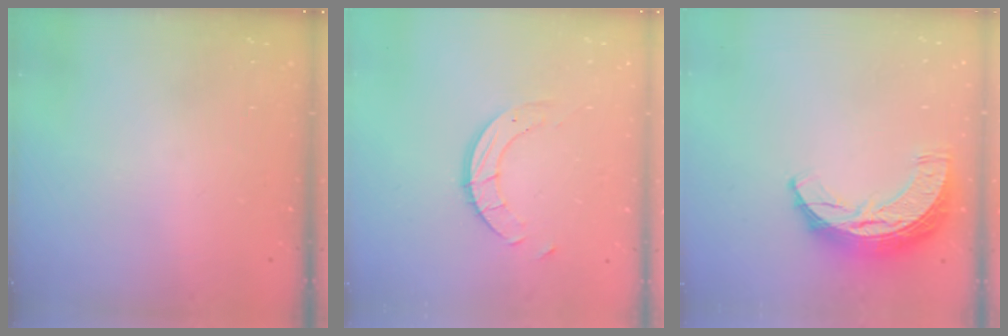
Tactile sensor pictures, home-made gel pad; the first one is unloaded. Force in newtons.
{"total": 5.1, "press": 5.1, "slide": 0.3}
{"total": 11.3, "press": 11.2, "slide": 0.7}